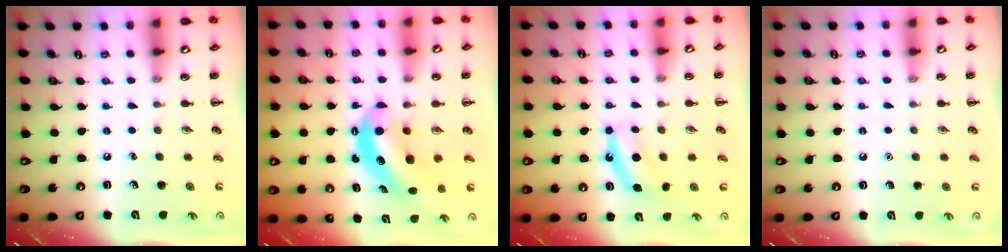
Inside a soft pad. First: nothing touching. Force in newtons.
{"total": 6.1, "press": 6.1, "slide": 1.0}
{"total": 6.9, "press": 6.7, "slide": 1.3}
{"total": 1.6, "press": 1.5, "slide": 0.1}